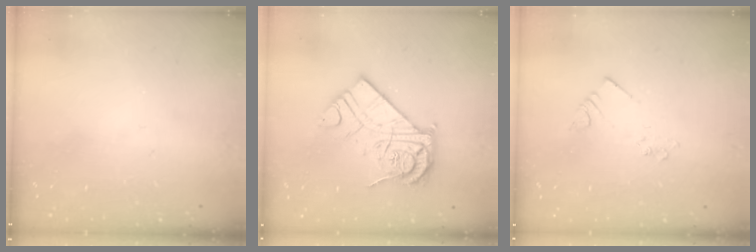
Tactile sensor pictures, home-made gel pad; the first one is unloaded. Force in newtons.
{"total": 15.6, "press": 15.5, "slide": 1.7}
{"total": 2.2, "press": 2.2, "slide": 0.3}